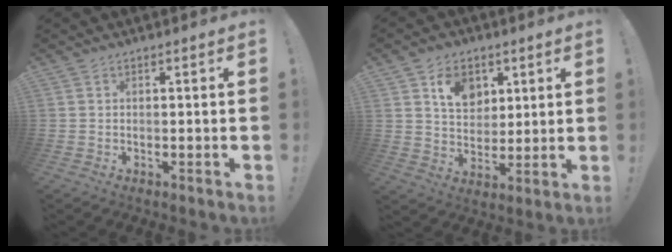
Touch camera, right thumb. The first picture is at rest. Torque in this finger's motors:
{"motor_torque": [1.04, 1.36, 0.65, 0.29, 0.02]}